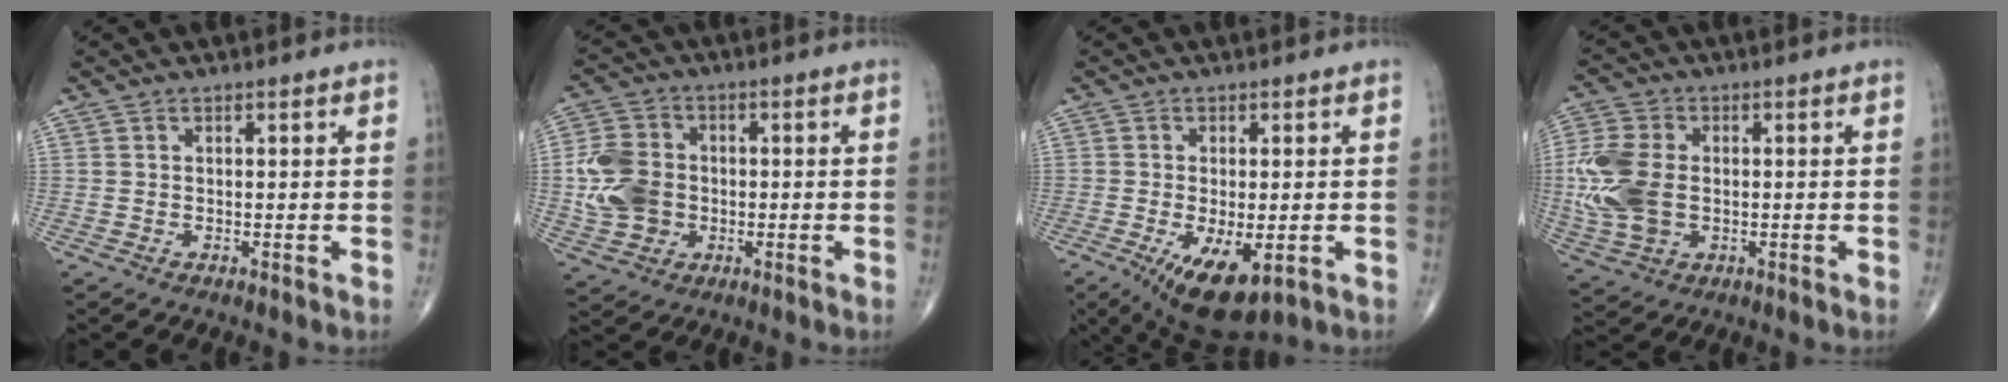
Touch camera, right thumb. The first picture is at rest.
{"total": 10.7, "force": [-0.8, 8.8, 6.0], "torque": [-0.107, 0.012, -0.015]}
{"total": 10.5, "force": [-3.9, 4.5, 8.6], "torque": [-0.141, -0.016, -0.052]}
{"total": 12.9, "force": [-0.4, 8.8, 9.5], "torque": [-0.215, 0.002, -0.003]}